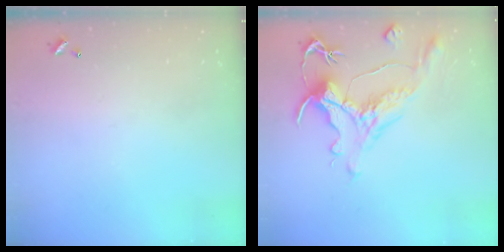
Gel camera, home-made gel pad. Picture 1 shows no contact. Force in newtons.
{"total": 2.5, "press": 2.0, "slide": 1.5}